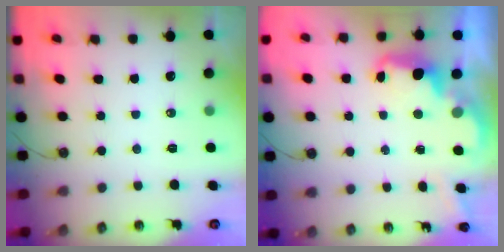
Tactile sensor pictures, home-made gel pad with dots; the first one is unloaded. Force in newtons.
{"total": 2.6, "press": 2.6, "slide": 0.5}